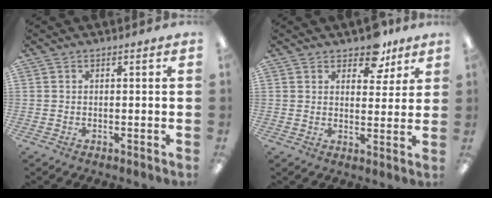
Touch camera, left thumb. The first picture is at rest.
{"total": 7.9, "force": [6.0, 4.0, 3.2], "torque": [-0.032, -0.032, 0.104]}